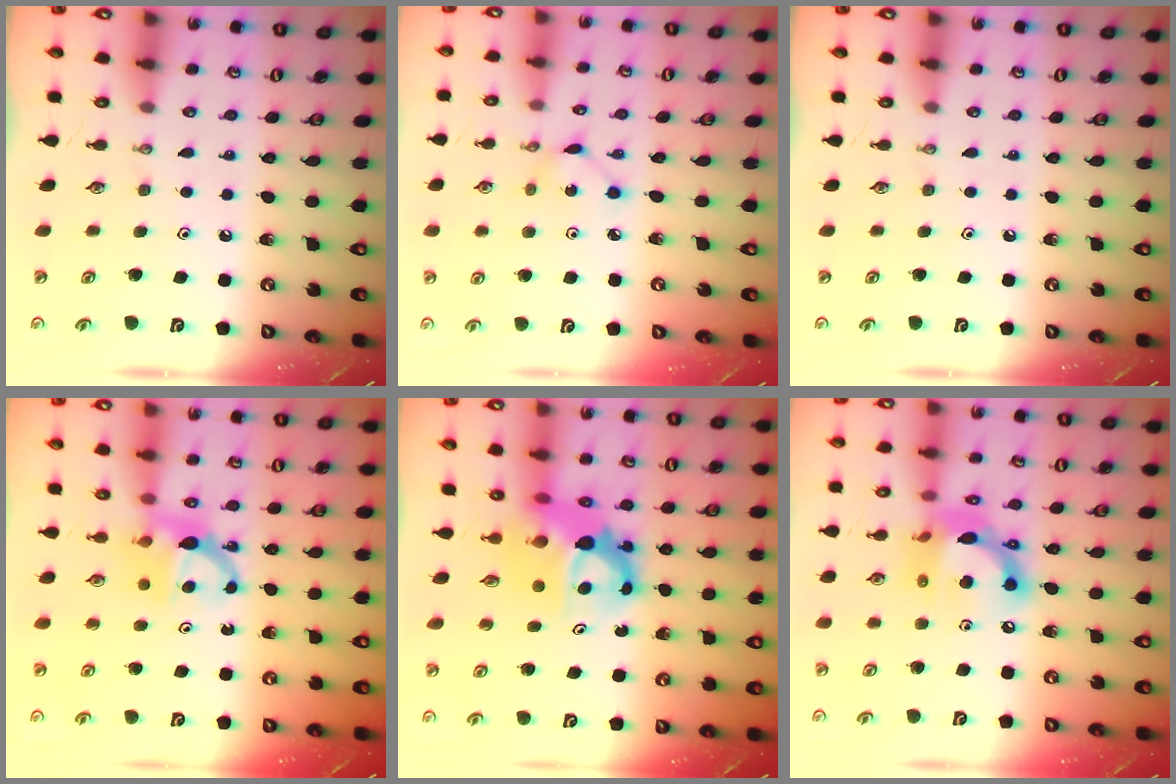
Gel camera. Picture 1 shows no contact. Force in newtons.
{"total": 2.5, "press": 2.5, "slide": 0.2}
{"total": 0.0}
{"total": 7.5, "press": 7.5, "slide": 0.1}
{"total": 8.6, "press": 8.6, "slide": 0.7}
{"total": 13.9, "press": 13.9, "slide": 0.8}